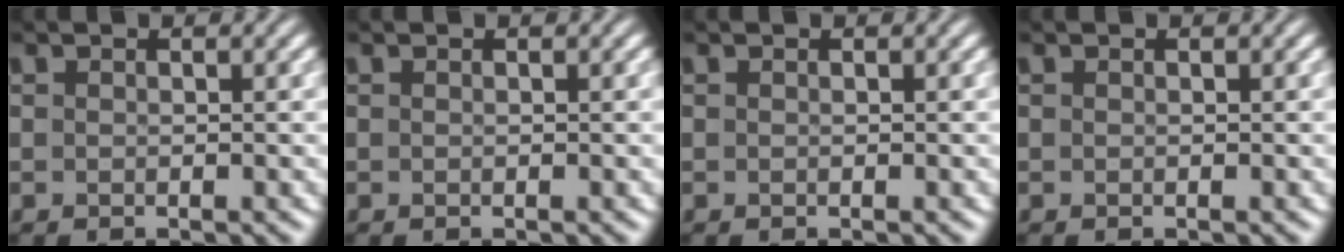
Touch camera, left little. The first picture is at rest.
{"total": 0.0}
{"total": 0.0}
{"total": 0.0}